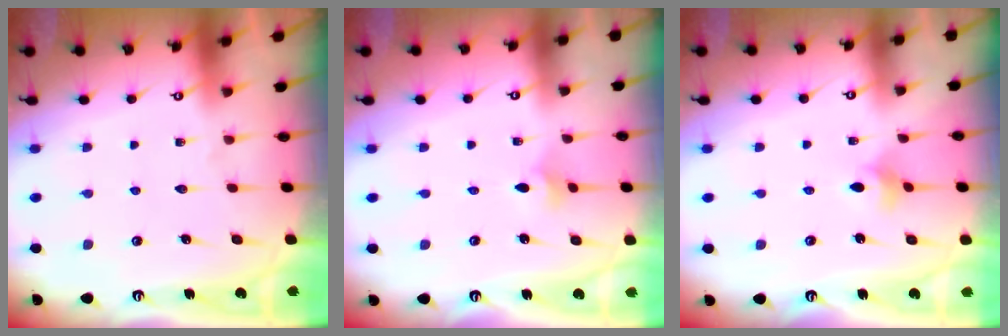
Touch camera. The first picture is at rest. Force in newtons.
{"total": 2.7, "press": 2.6, "slide": 0.5}
{"total": 4.0, "press": 4.0, "slide": 0.6}